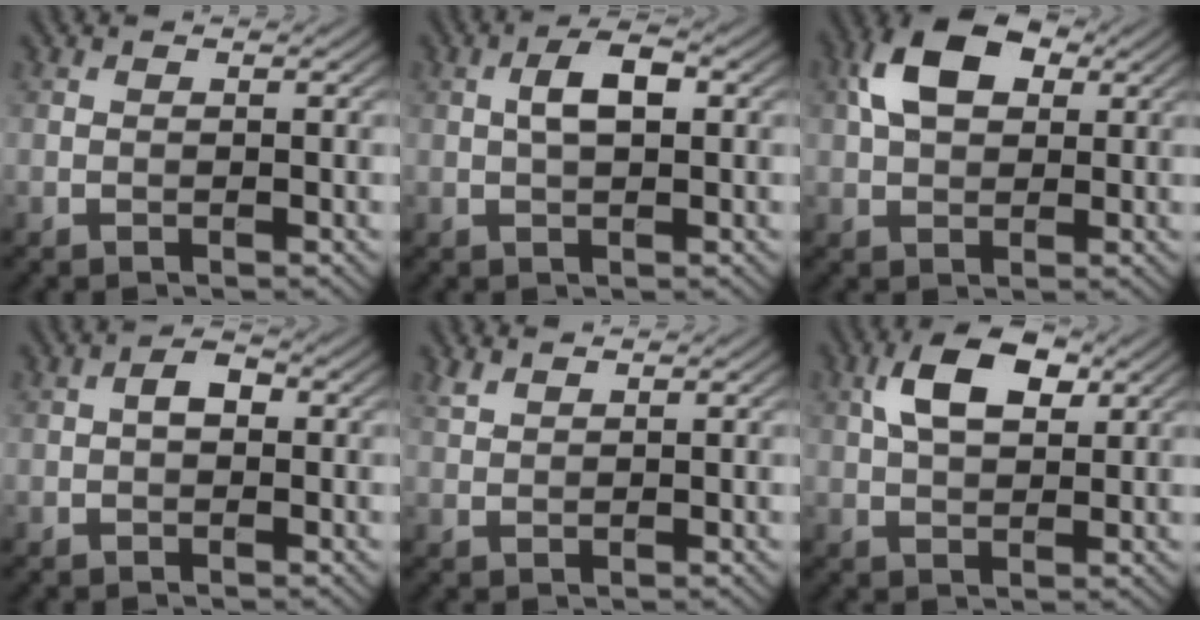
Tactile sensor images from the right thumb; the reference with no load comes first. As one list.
[{"total": 3.9, "force": [0.7, 1.7, 3.5], "torque": [-0.069, 0.008, 0.008]}, {"total": 8.1, "force": [2.5, 5.1, 5.8], "torque": [-0.122, 0.015, 0.039]}, {"total": 2.1, "force": [-0.1, 1.4, 1.6], "torque": [-0.027, 0.005, -0.007]}, {"total": 1.6, "force": [1.4, 0.5, 0.7], "torque": [-0.023, 0.003, 0.035]}, {"total": 7.0, "force": [2.6, 3.7, 5.4], "torque": [-0.106, 0.008, 0.041]}]